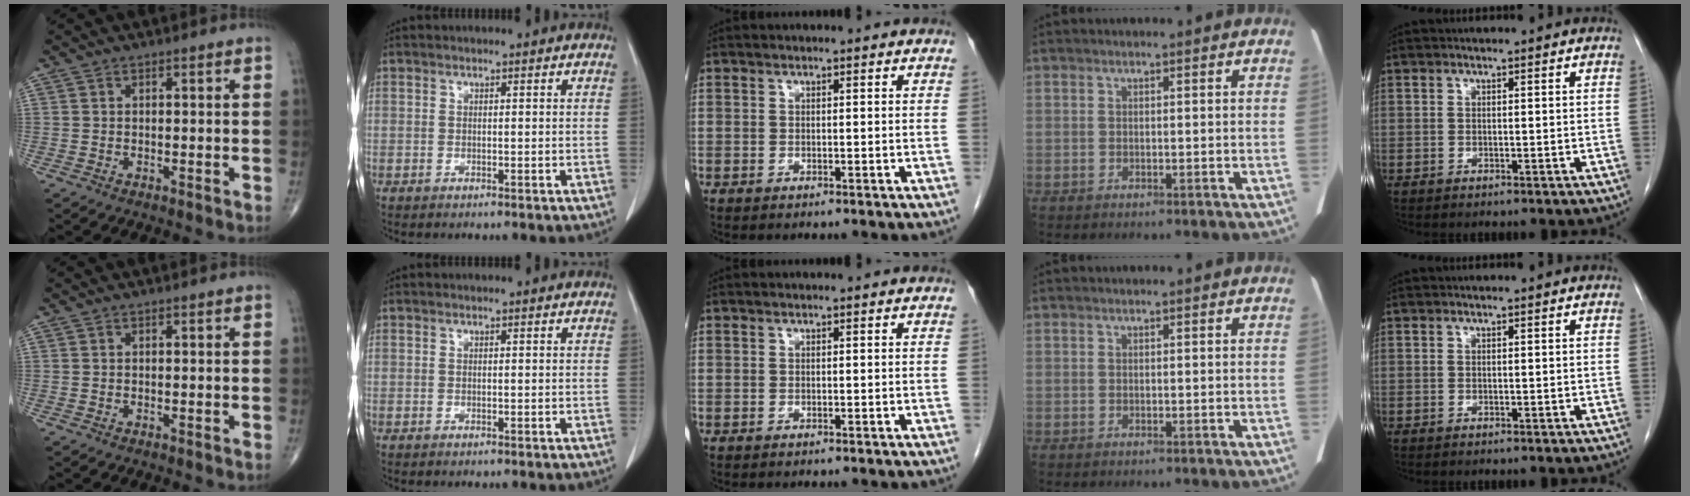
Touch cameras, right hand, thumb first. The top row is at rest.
{}